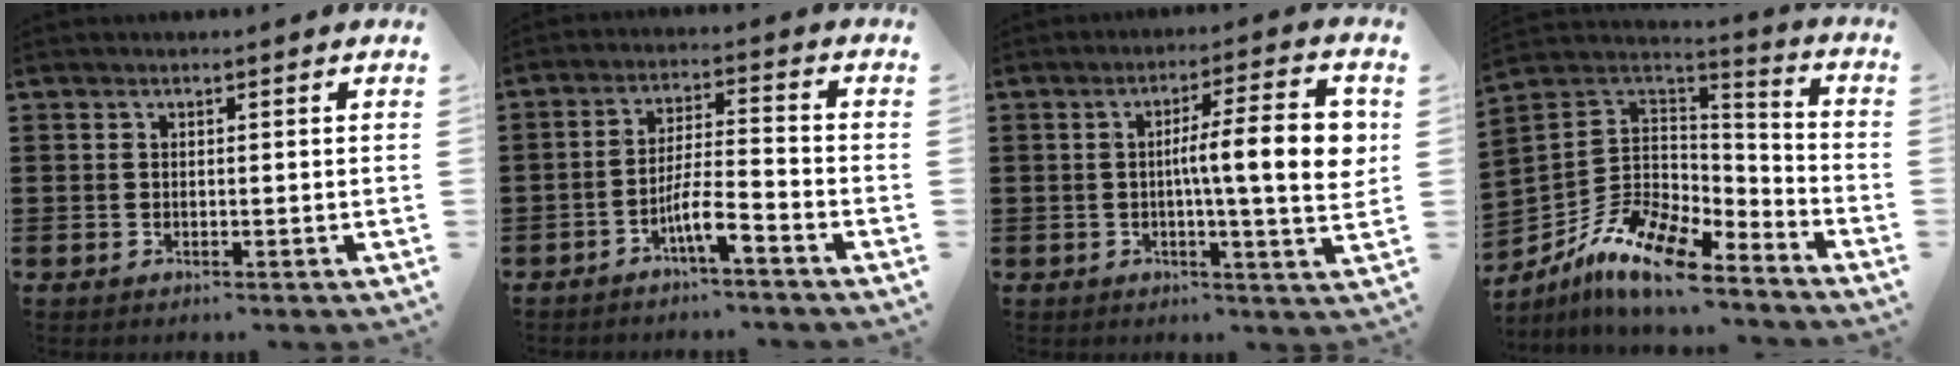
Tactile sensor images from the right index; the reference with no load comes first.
{"total": 5.9, "force": [-3.9, 0.6, 4.3], "torque": [-0.094, -0.005, -0.076]}
{"total": 11.0, "force": [1.0, 1.8, 10.8], "torque": [-0.162, -0.006, 0.005]}
{"total": 11.9, "force": [-8.1, 5.4, 6.9], "torque": [-0.152, 0.017, -0.155]}